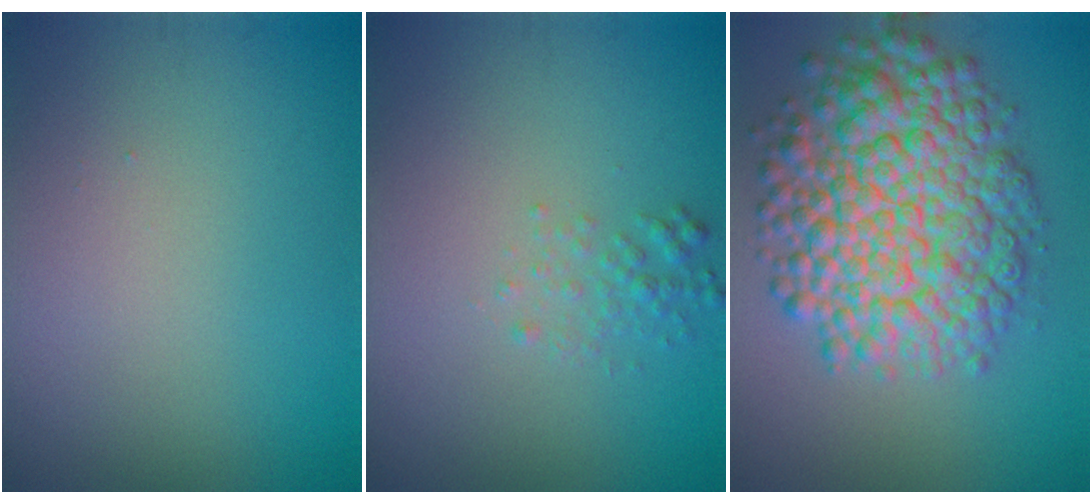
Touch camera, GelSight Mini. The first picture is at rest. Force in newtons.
{"total": 1.4, "press": 1.4, "slide": 0.1}
{"total": 10.5, "press": 10.5, "slide": 0.3}